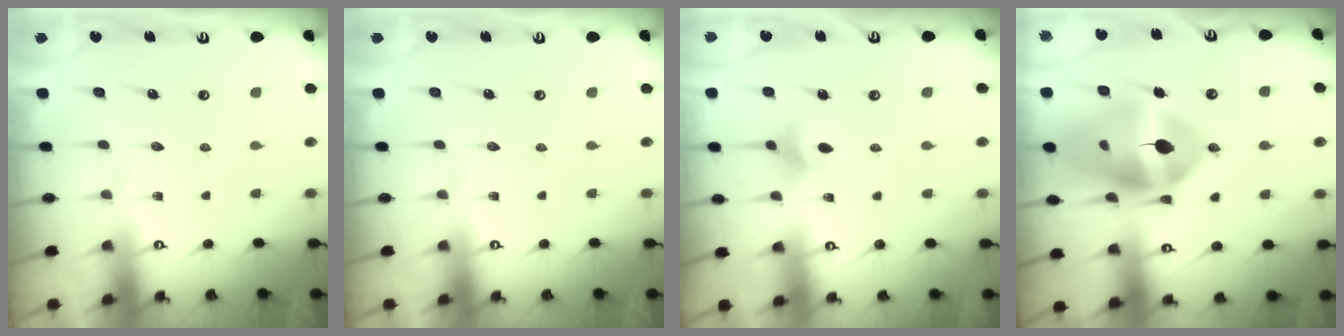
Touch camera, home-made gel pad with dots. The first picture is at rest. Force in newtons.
{"total": 0.0}
{"total": 4.9, "press": 4.8, "slide": 1.1}
{"total": 20.6, "press": 20.5, "slide": 2.4}